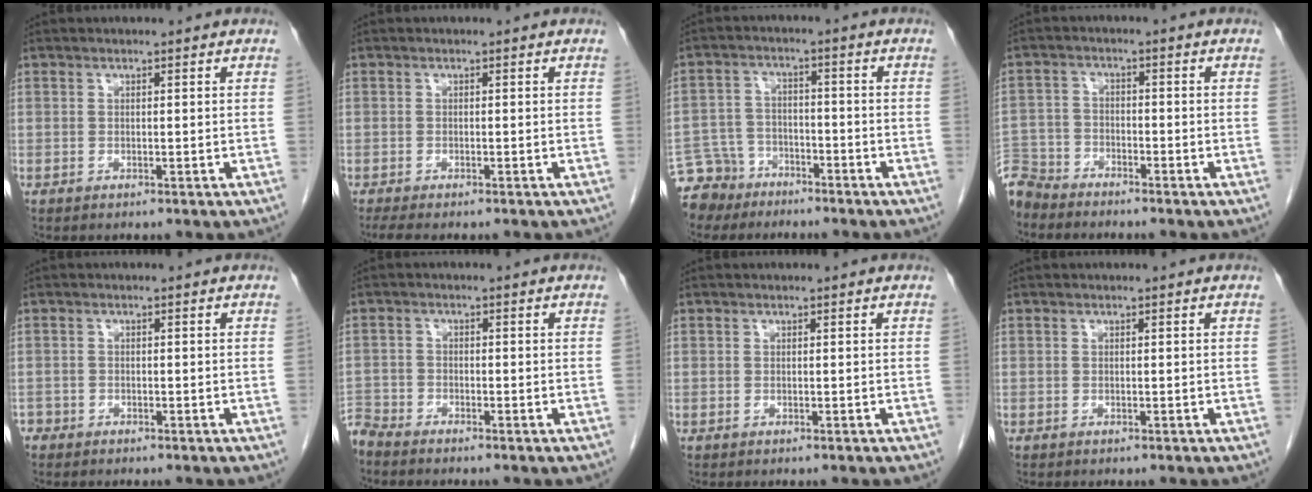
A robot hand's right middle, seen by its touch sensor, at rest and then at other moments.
{"total": 3.8, "force": [-3.1, 0.7, 2.0], "torque": [-0.034, -0.012, -0.044]}
{"total": 7.2, "force": [-5.8, 4.4, 0.1], "torque": [-0.008, 0.002, -0.106]}
{"total": 6.8, "force": [-6.4, 2.2, 0.3], "torque": [-0.005, -0.004, -0.127]}
{"total": 1.6, "force": [-1.3, 1.0, 0.1], "torque": [-0.006, 0.001, -0.023]}
{"total": 3.3, "force": [-3.3, 0.4, 0.1], "torque": [0.005, -0.012, -0.065]}
{"total": 0.0}
{"total": 0.0}